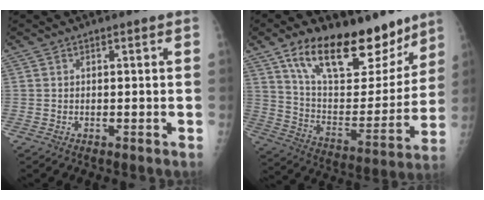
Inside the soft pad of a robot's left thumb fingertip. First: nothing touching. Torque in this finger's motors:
{"motor_torque": [0.73, 0.75, 1.50, -1.27, 0.17]}